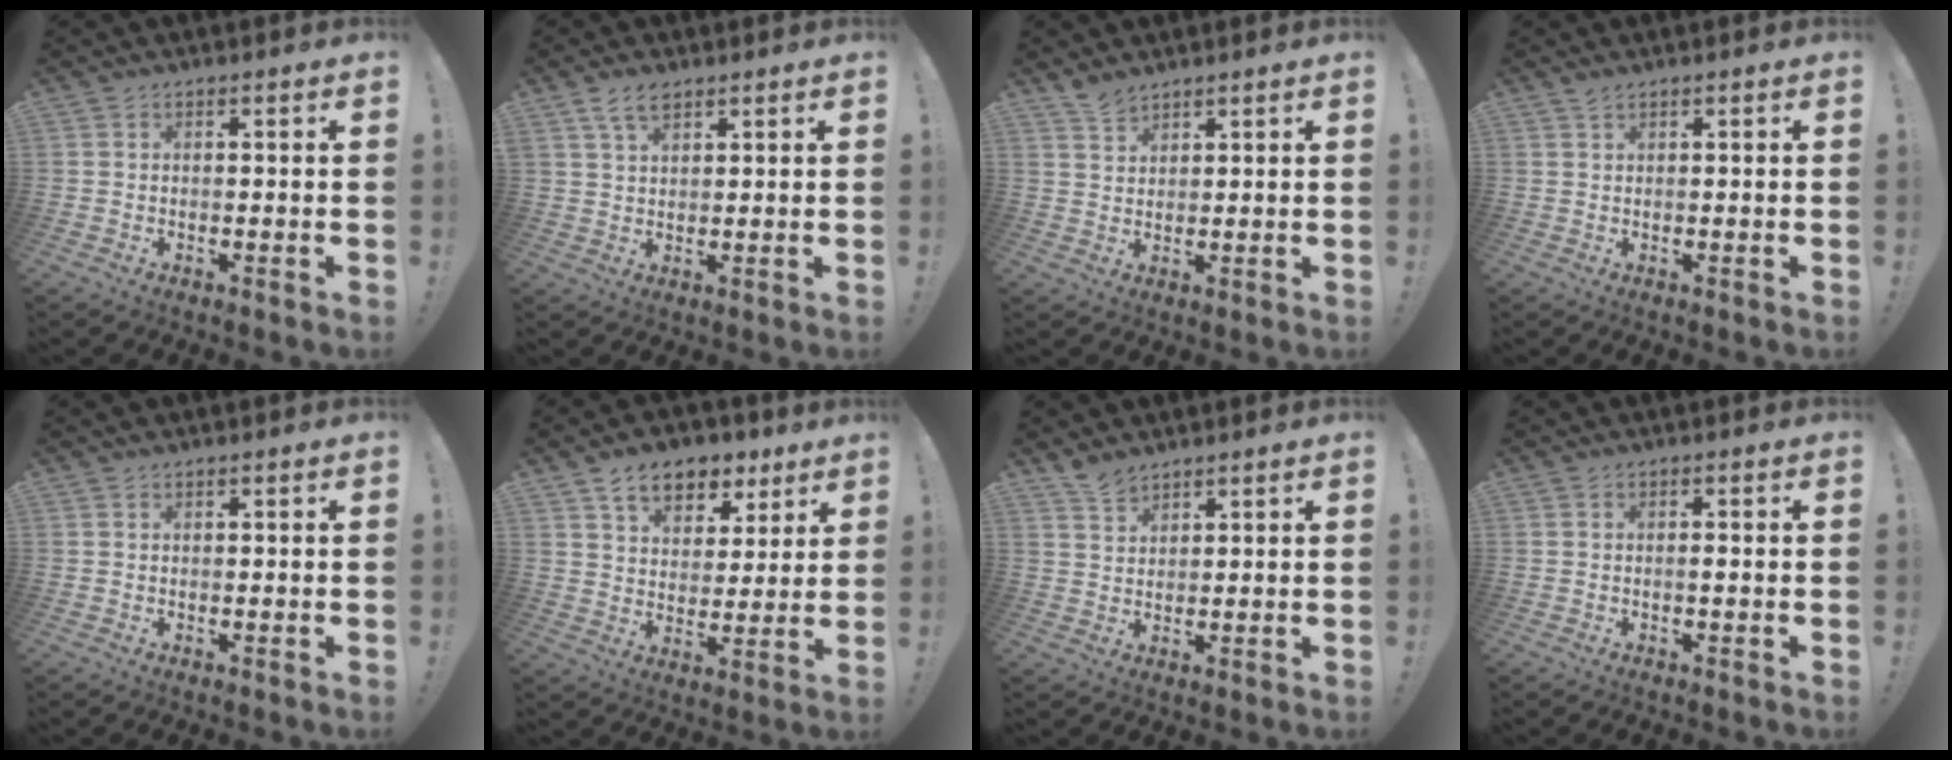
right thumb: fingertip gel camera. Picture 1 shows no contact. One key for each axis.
{"total": 4.9, "fx": 3.2, "fy": 2.3, "fz": 2.9, "tx": -0.048, "ty": -0.010, "tz": 0.060}
{"total": 3.8, "fx": 3.4, "fy": 1.4, "fz": 1.1, "tx": -0.014, "ty": -0.021, "tz": 0.062}
{"total": 1.2, "fx": 1.0, "fy": 0.3, "fz": 0.6, "tx": -0.014, "ty": 0.003, "tz": 0.019}
{"total": 0.6, "fx": 0.5, "fy": 0.2, "fz": 0.0, "tx": 0.007, "ty": -0.003, "tz": 0.010}
{"total": 11.4, "fx": 7.2, "fy": 7.1, "fz": 5.2, "tx": -0.069, "ty": -0.041, "tz": 0.133}
{"total": 4.3, "fx": 3.8, "fy": 1.7, "fz": 1.2, "tx": -0.019, "ty": -0.022, "tz": 0.070}
{"total": 1.0, "fx": -0.4, "fy": 0.1, "fz": 0.9, "tx": -0.011, "ty": -0.002, "tz": -0.009}